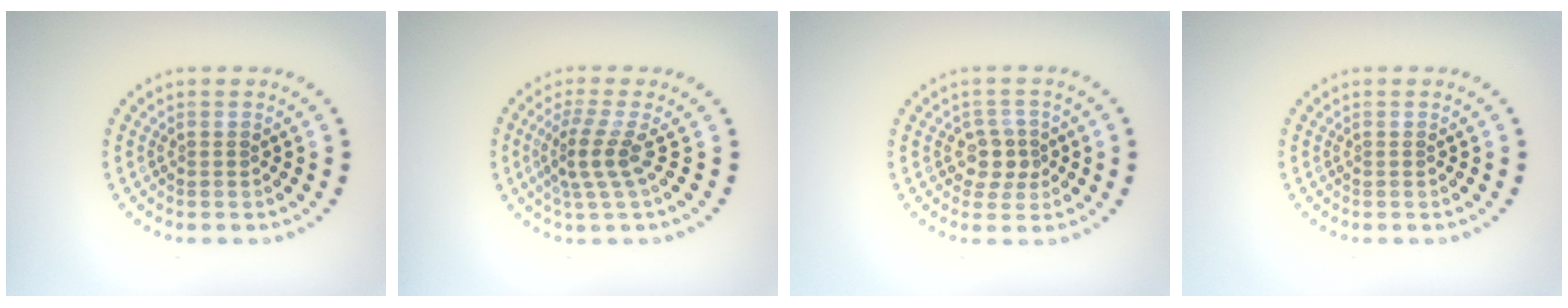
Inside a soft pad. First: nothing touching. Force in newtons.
{"total": 2.9, "press": 2.0, "slide": 2.1}
{"total": 2.4, "press": 2.2, "slide": 1.1}
{"total": 0.0}